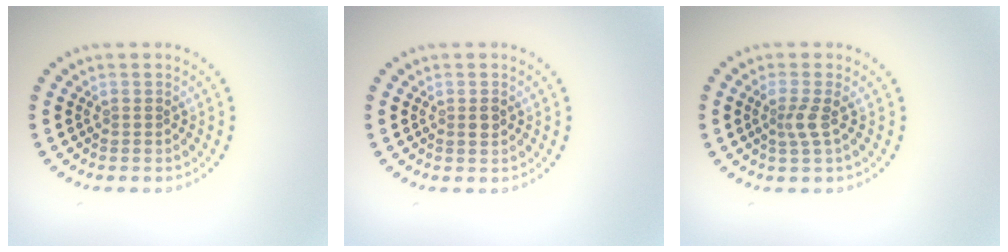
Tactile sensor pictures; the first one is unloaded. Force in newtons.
{"total": 1.0, "press": 1.0, "slide": 0.3}
{"total": 1.9, "press": 1.4, "slide": 1.3}